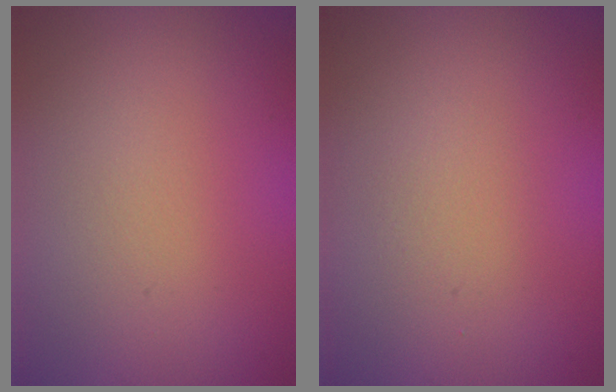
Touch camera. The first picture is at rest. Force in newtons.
{"total": 0.7, "press": 0.7, "slide": 0.0}